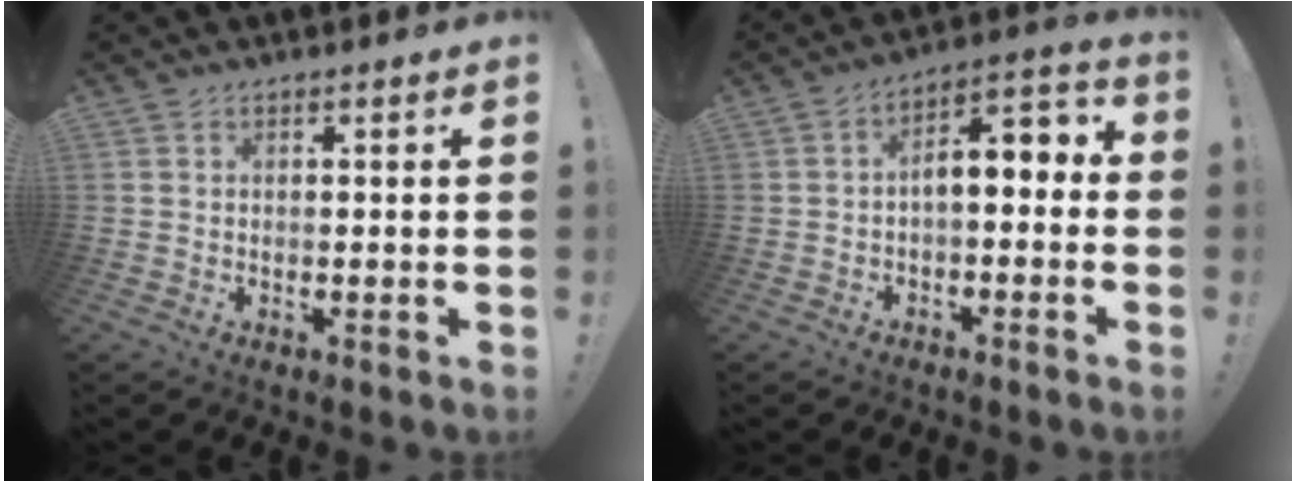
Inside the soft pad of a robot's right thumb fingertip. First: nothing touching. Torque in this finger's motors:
{"motor_torque": [1.20, 1.37, 1.09, -0.45, 0.00]}